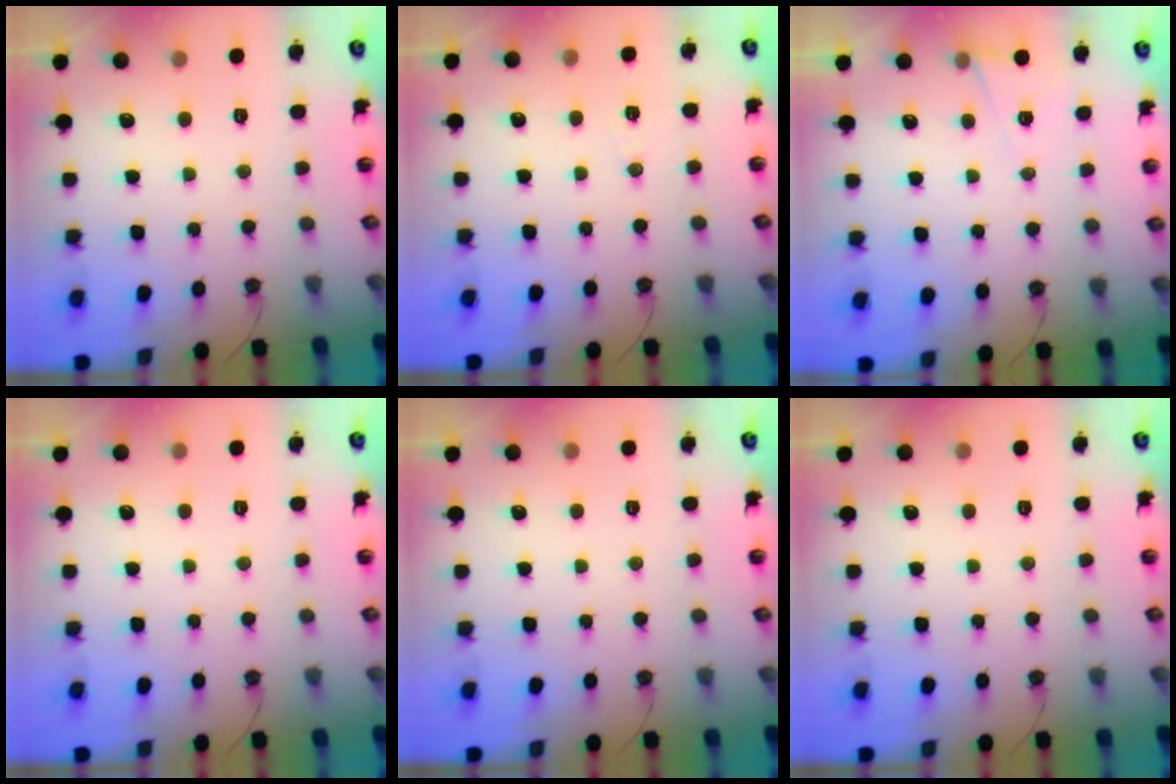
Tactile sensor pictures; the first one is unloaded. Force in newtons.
{"total": 3.7, "press": 2.2, "slide": 3.0}
{"total": 5.3, "press": 3.2, "slide": 4.2}
{"total": 0.0}
{"total": 0.0}
{"total": 0.0}